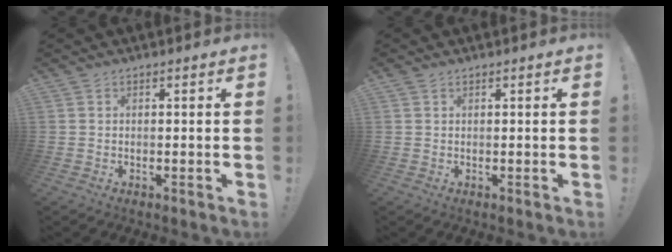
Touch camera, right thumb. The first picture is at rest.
{"total": 0.7, "force": [0.6, 0.3, 0.3], "torque": [0.001, -0.004, 0.009]}